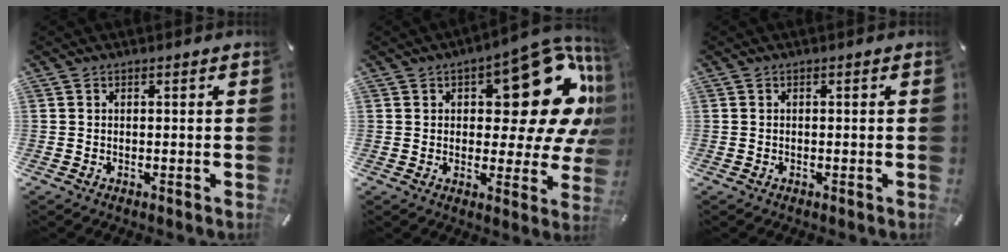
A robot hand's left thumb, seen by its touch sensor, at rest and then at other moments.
{"total": 23.5, "force": [8.2, 11.8, 18.6], "torque": [-0.217, -0.060, 0.138]}
{"total": 0.0}